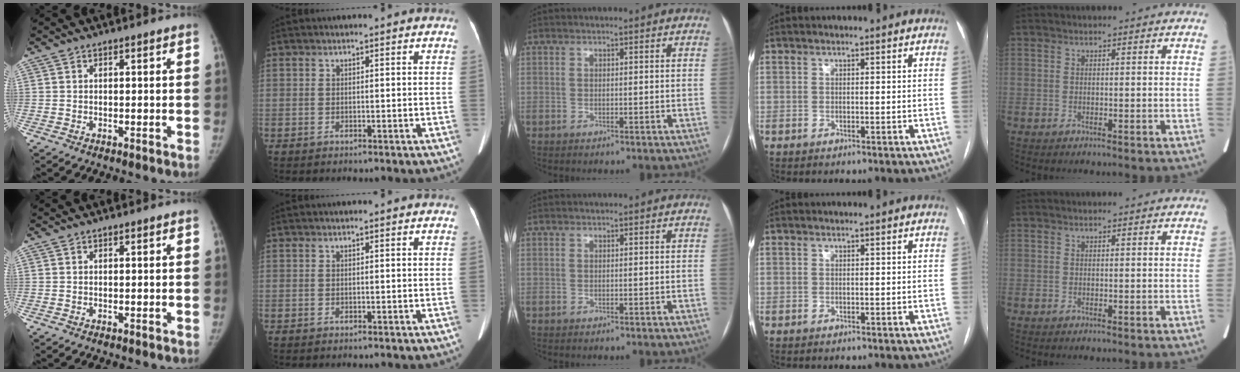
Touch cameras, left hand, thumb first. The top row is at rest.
{}